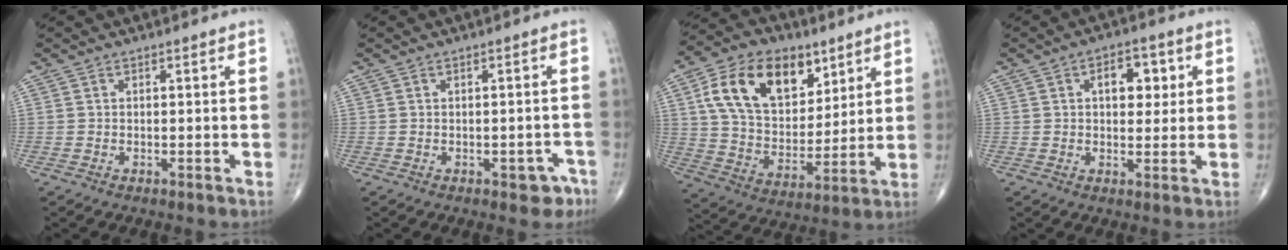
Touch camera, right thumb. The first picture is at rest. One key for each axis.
{"total": 3.5, "fx": -1.9, "fy": 2.1, "fz": 2.0, "tx": -0.002, "ty": 0.016, "tz": -0.019}
{"total": 19.8, "fx": 8.7, "fy": 12.5, "fz": 12.6, "tx": -0.187, "ty": -0.026, "tz": 0.157}
{"total": 6.9, "fx": 1.8, "fy": 4.2, "fz": 5.1, "tx": -0.039, "ty": -0.001, "tz": 0.023}